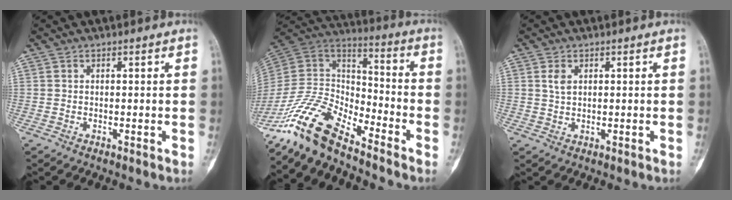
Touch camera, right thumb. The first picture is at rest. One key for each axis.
{"total": 14.0, "fx": -11.8, "fy": 4.4, "fz": 6.1, "tx": -0.109, "ty": 0.088, "tz": -0.236}
{"total": 2.0, "fx": 0.6, "fy": 1.3, "fz": 1.4, "tx": -0.025, "ty": 0.001, "tz": 0.014}